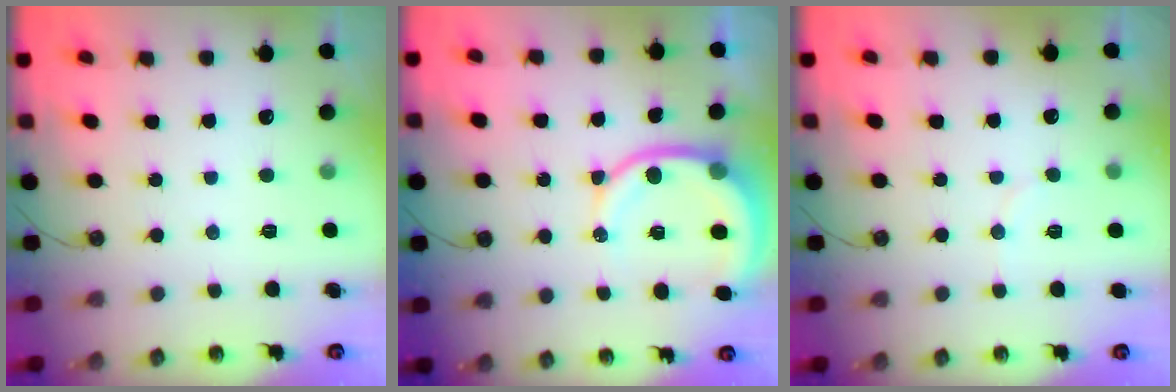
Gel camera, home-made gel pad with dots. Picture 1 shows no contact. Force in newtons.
{"total": 10.9, "press": 10.8, "slide": 1.5}
{"total": 4.8, "press": 4.7, "slide": 0.8}